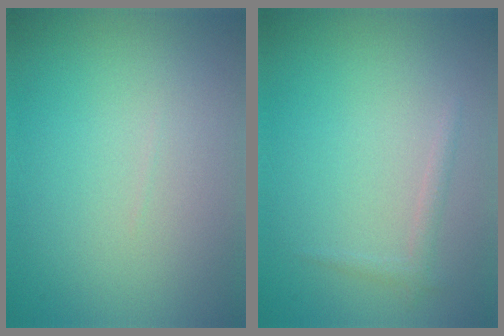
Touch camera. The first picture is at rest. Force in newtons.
{"total": 1.0, "press": 1.0, "slide": 0.0}